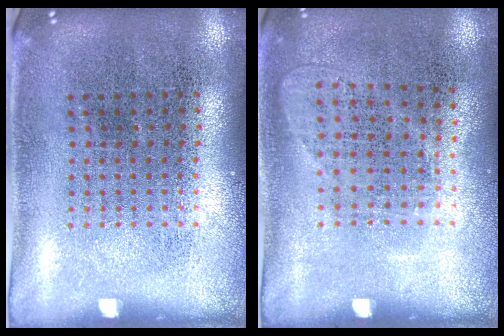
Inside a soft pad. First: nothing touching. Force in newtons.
{"total": 1.0, "press": 0.8, "slide": 0.5}